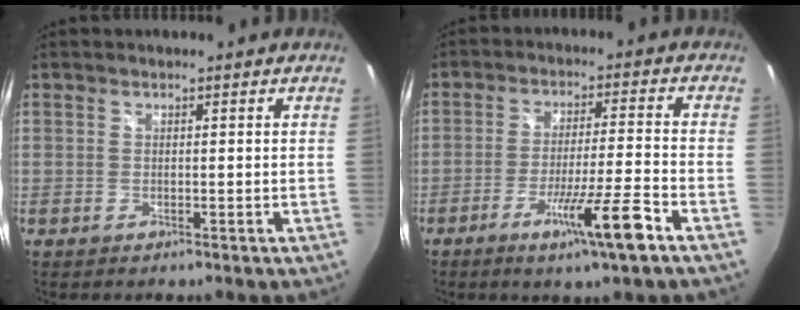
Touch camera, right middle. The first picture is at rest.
{"total": 9.9, "force": [-5.8, -0.8, 8.0], "torque": [-0.152, -0.017, -0.102]}